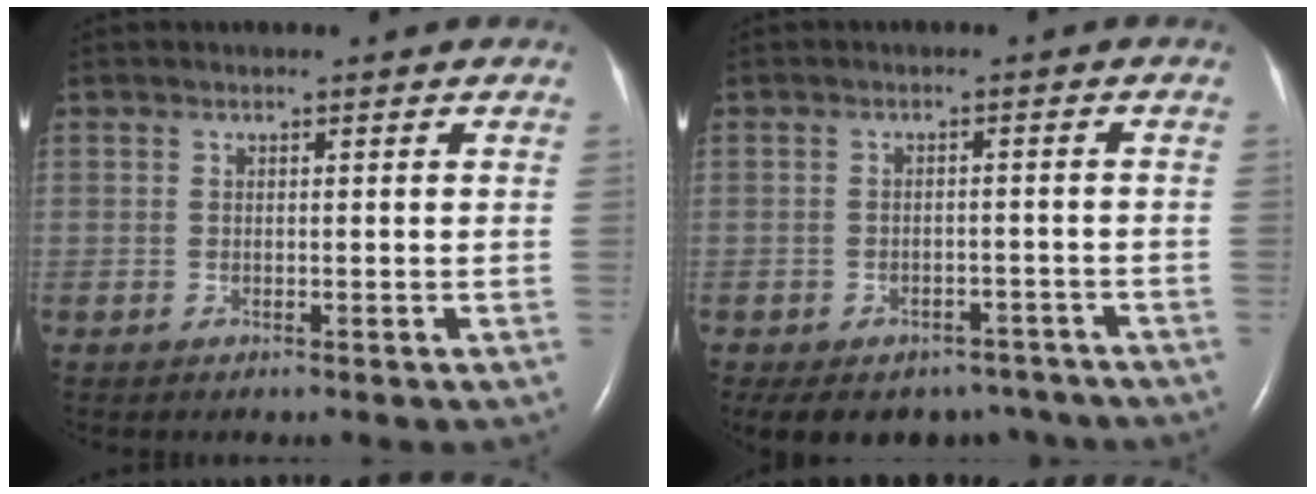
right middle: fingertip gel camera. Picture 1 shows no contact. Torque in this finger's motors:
{"motor_torque": [0.63, -0.65, 0.09, 0.04]}